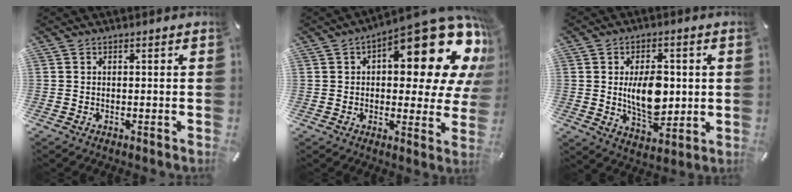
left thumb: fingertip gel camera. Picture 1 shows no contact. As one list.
[{"total": 20.8, "force": [10.1, 8.1, 16.2], "torque": [-0.197, -0.089, 0.155]}, {"total": 11.5, "force": [0.8, 7.0, 9.1], "torque": [-0.161, -0.004, 0.010]}]